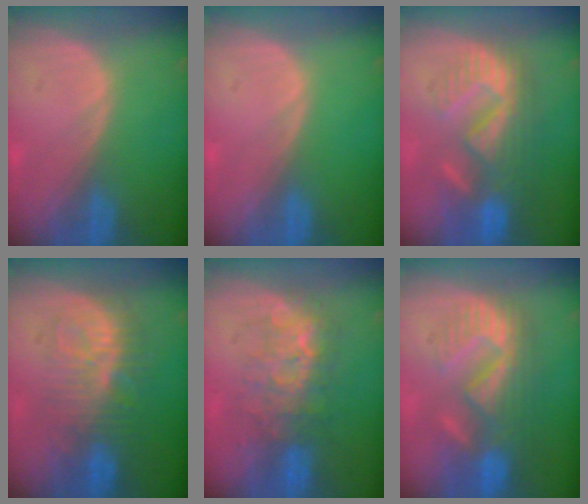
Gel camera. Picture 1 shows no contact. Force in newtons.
{"total": 0.0}
{"total": 10.1, "press": 9.4, "slide": 3.5}
{"total": 9.6, "press": 9.1, "slide": 2.9}
{"total": 8.1, "press": 7.8, "slide": 2.3}
{"total": 10.4, "press": 9.6, "slide": 3.8}